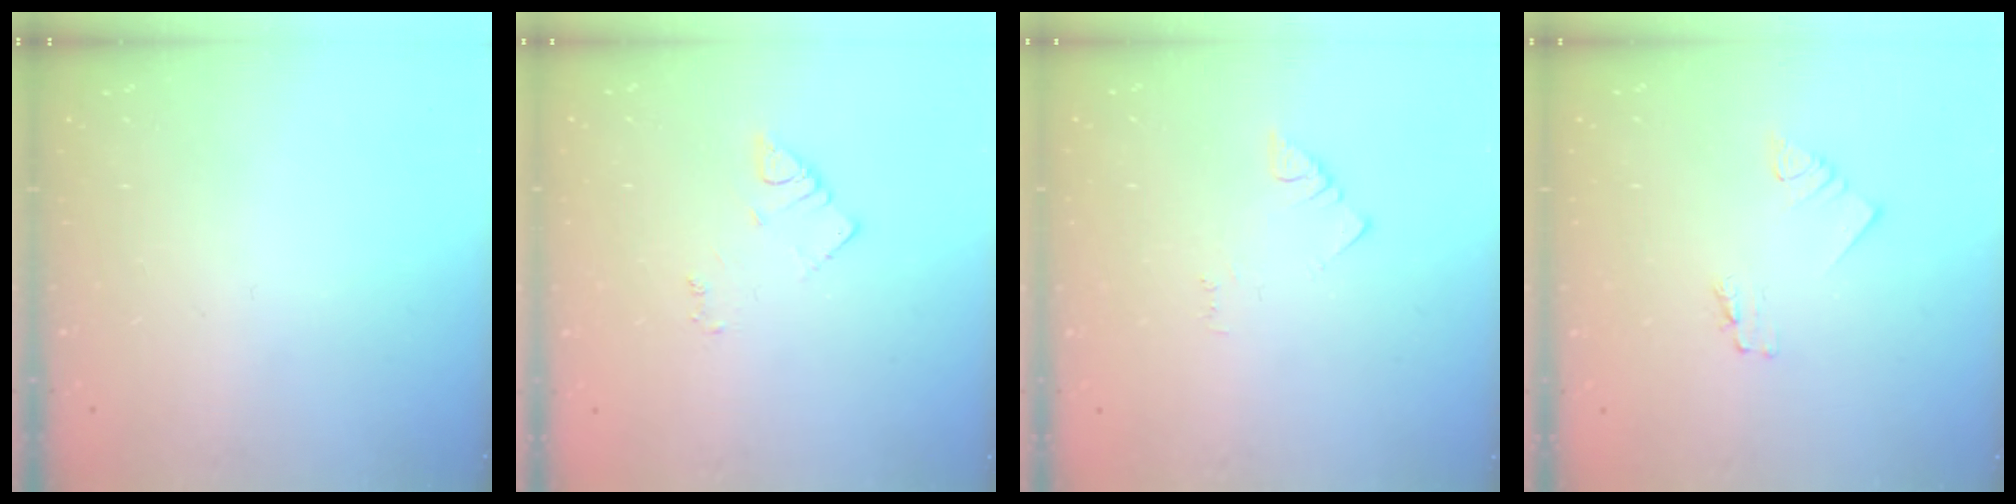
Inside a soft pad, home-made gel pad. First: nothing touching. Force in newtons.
{"total": 2.9, "press": 2.9, "slide": 0.3}
{"total": 1.5, "press": 1.5, "slide": 0.3}
{"total": 1.2, "press": 1.2, "slide": 0.0}